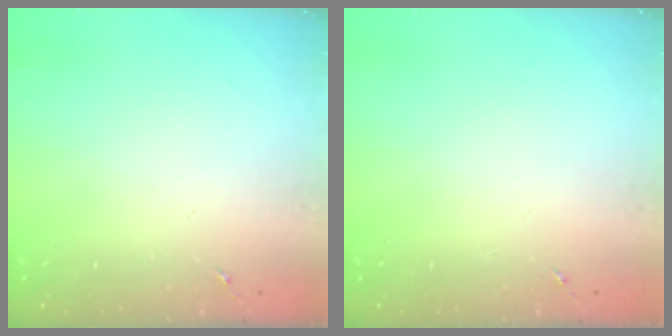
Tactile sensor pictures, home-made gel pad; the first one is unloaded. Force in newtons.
{"total": 0.0}